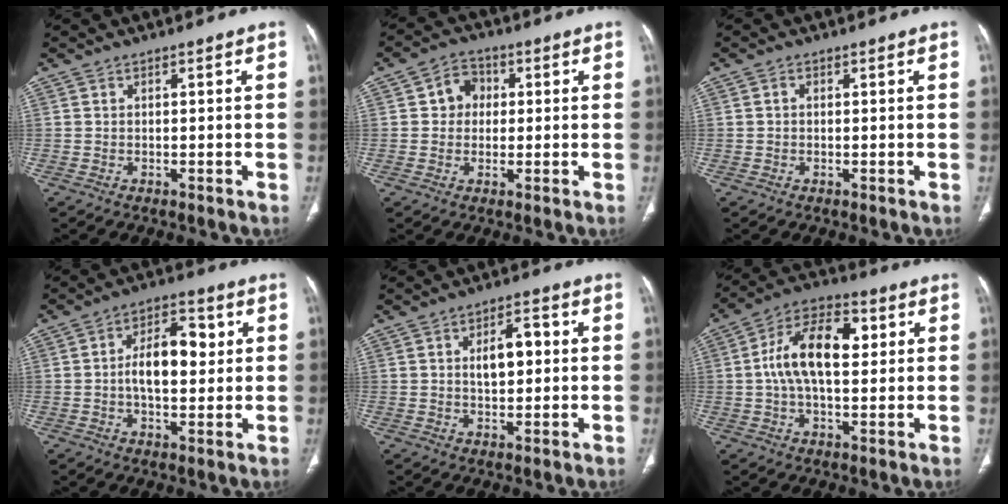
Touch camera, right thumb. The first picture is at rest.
{"total": 5.6, "force": [0.8, 4.9, 2.5], "torque": [-0.012, 0.009, 0.006]}
{"total": 0.7, "force": [0.0, 0.6, 0.4], "torque": [-0.006, 0.003, -0.001]}
{"total": 10.6, "force": [1.1, 6.0, 8.7], "torque": [-0.118, 0.012, 0.016]}
{"total": 6.9, "force": [0.9, 3.8, 5.7], "torque": [-0.076, 0.011, 0.012]}
{"total": 14.2, "force": [2.1, 7.7, 11.8], "torque": [-0.203, 0.023, 0.030]}